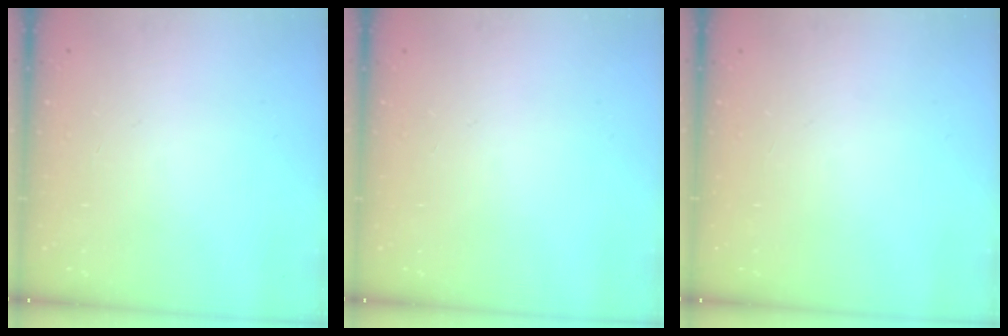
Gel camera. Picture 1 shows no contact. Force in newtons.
{"total": 0.0}
{"total": 0.0}